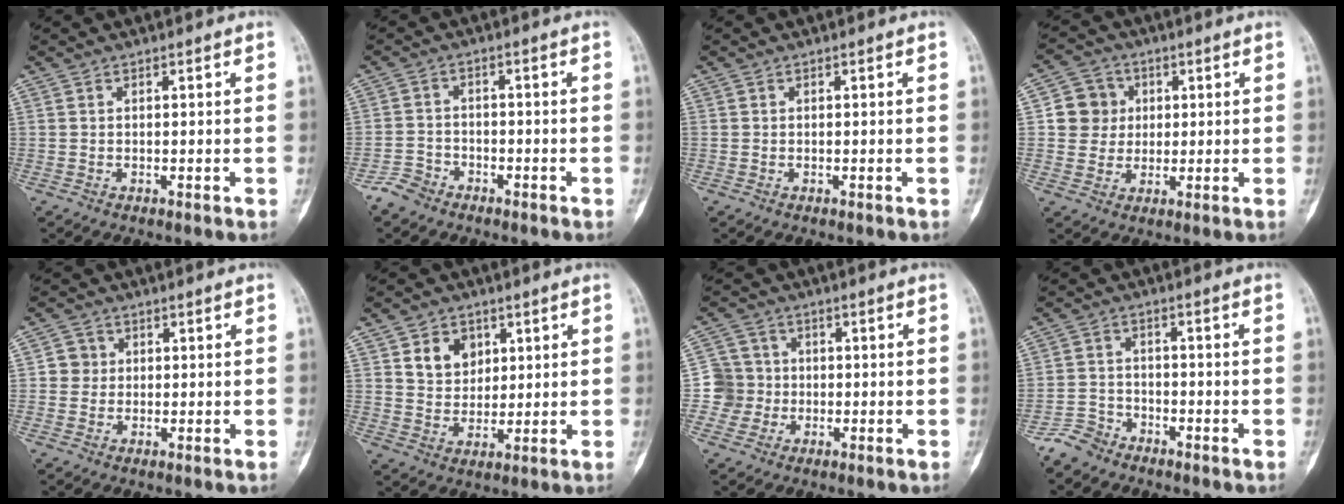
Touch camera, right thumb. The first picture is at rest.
{"total": 3.8, "force": [-3.0, 2.3, 0.6], "torque": [-0.007, 0.015, -0.061]}
{"total": 0.0}
{"total": 7.2, "force": [1.2, 6.9, 1.8], "torque": [0.007, 0.005, 0.014]}
{"total": 3.2, "force": [0.4, 3.1, 0.5], "torque": [0.015, 0.006, 0.000]}
{"total": 7.4, "force": [2.9, 5.8, 3.5], "torque": [-0.028, -0.015, 0.054]}
{"total": 5.9, "force": [-1.0, 5.8, 0.0], "torque": [0.041, 0.016, -0.027]}
{"total": 4.2, "force": [-3.7, 2.1, 0.3], "torque": [0.001, 0.014, -0.080]}